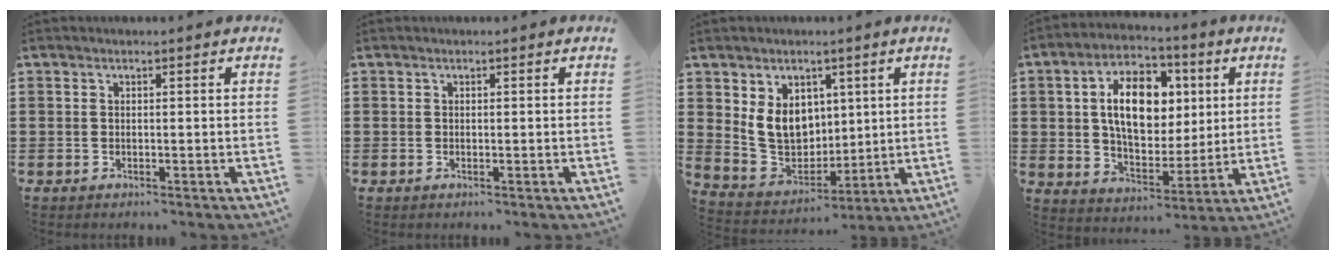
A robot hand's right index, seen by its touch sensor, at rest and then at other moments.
{"total": 0.0}
{"total": 8.9, "force": [2.6, 7.4, 4.2], "torque": [-0.105, -0.001, 0.052]}
{"total": 12.6, "force": [2.6, 7.5, 9.7], "torque": [-0.176, 0.012, 0.043]}